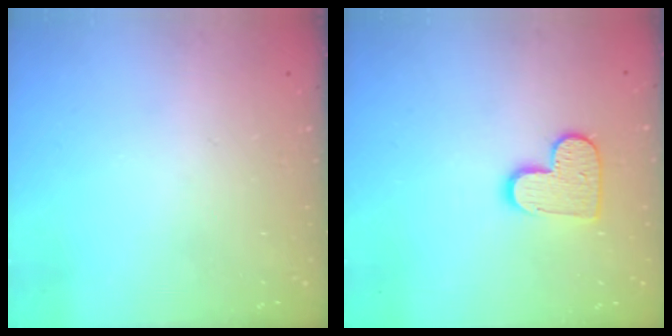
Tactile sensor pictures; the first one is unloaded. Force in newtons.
{"total": 10.1, "press": 10.1, "slide": 0.3}